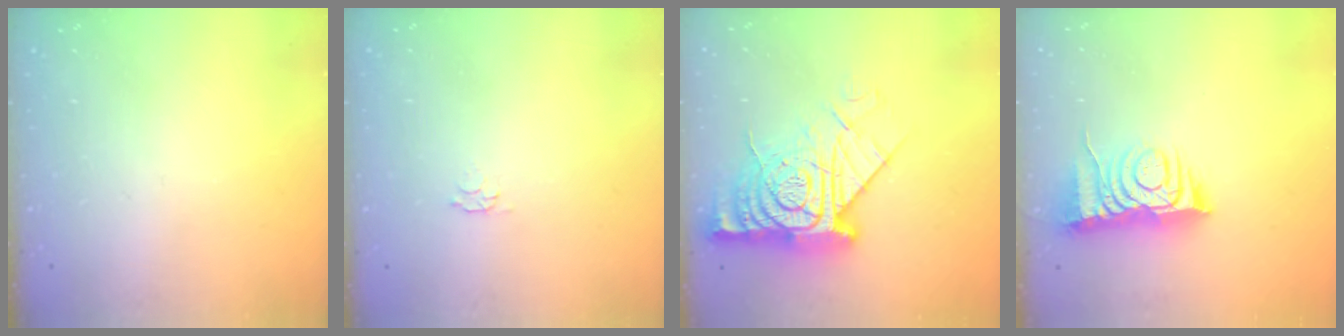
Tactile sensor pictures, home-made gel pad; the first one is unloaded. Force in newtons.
{"total": 2.8, "press": 2.7, "slide": 0.5}
{"total": 20.5, "press": 20.4, "slide": 1.7}
{"total": 8.4, "press": 8.4, "slide": 0.8}